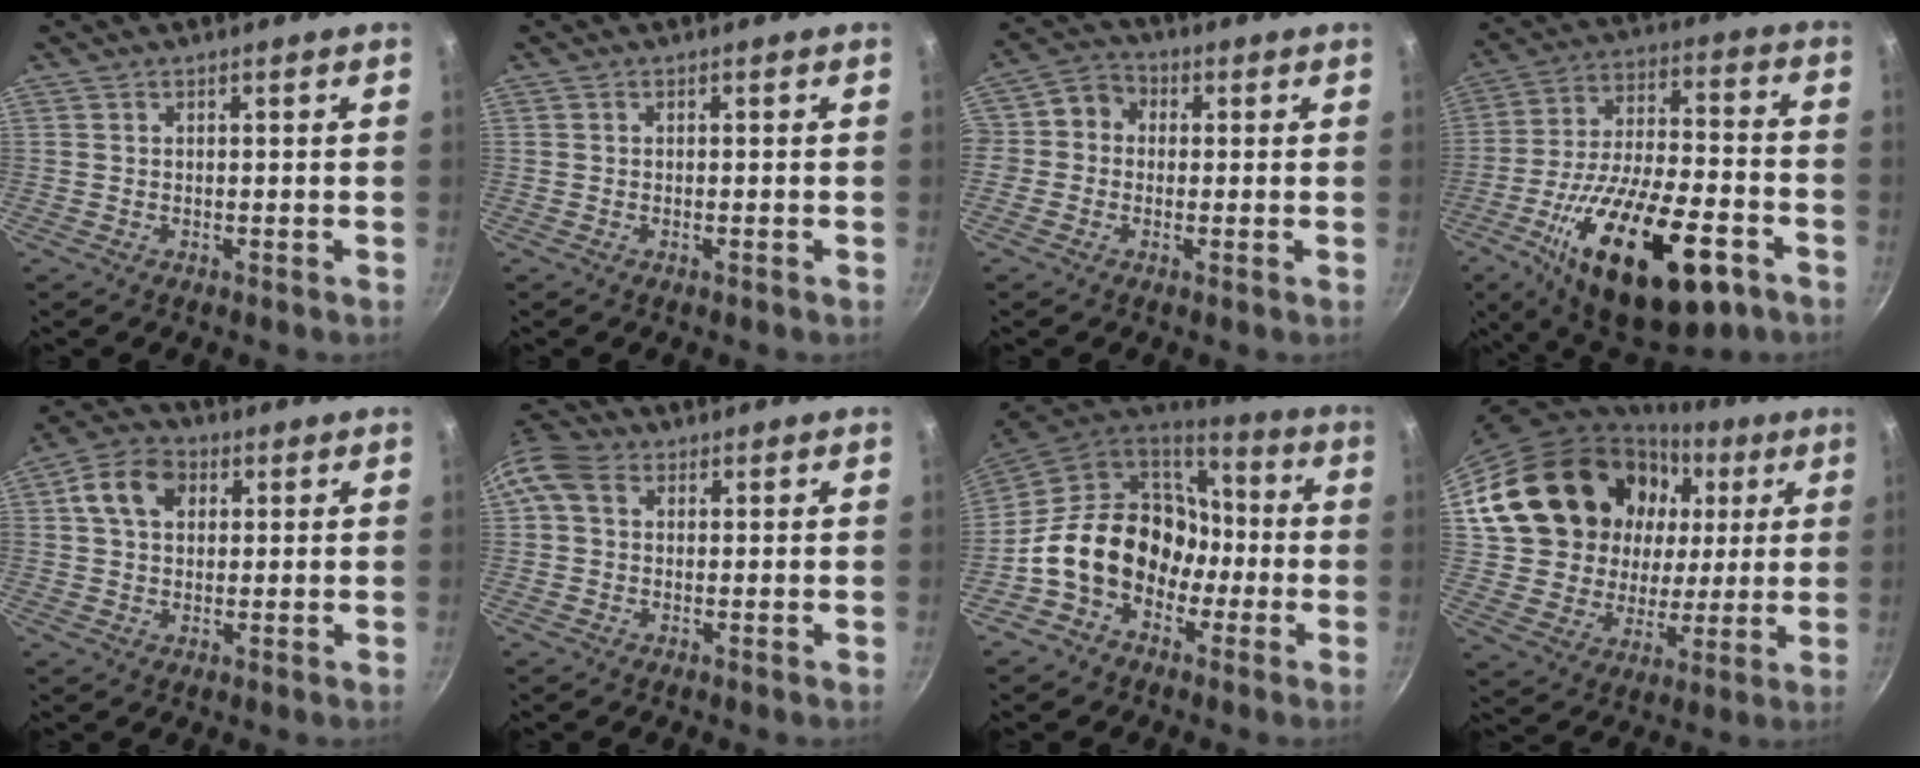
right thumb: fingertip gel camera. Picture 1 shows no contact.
{"total": 0.5, "force": [-0.3, 0.1, 0.4], "torque": [-0.008, 0.004, -0.008]}
{"total": 5.4, "force": [0.0, 4.9, 2.2], "torque": [-0.009, 0.011, -0.022]}
{"total": 28.6, "force": [-12.9, 12.2, 22.4], "torque": [-0.355, 0.040, -0.198]}
{"total": 8.4, "force": [2.4, 6.2, 5.1], "torque": [-0.075, 0.012, 0.030]}
{"total": 7.5, "force": [1.8, 5.7, 4.5], "torque": [-0.088, 0.016, 0.017]}
{"total": 18.9, "force": [-3.9, 14.9, 10.9], "torque": [-0.140, 0.067, -0.068]}
{"total": 25.2, "force": [8.3, 19.8, 13.1], "torque": [-0.213, 0.018, 0.160]}